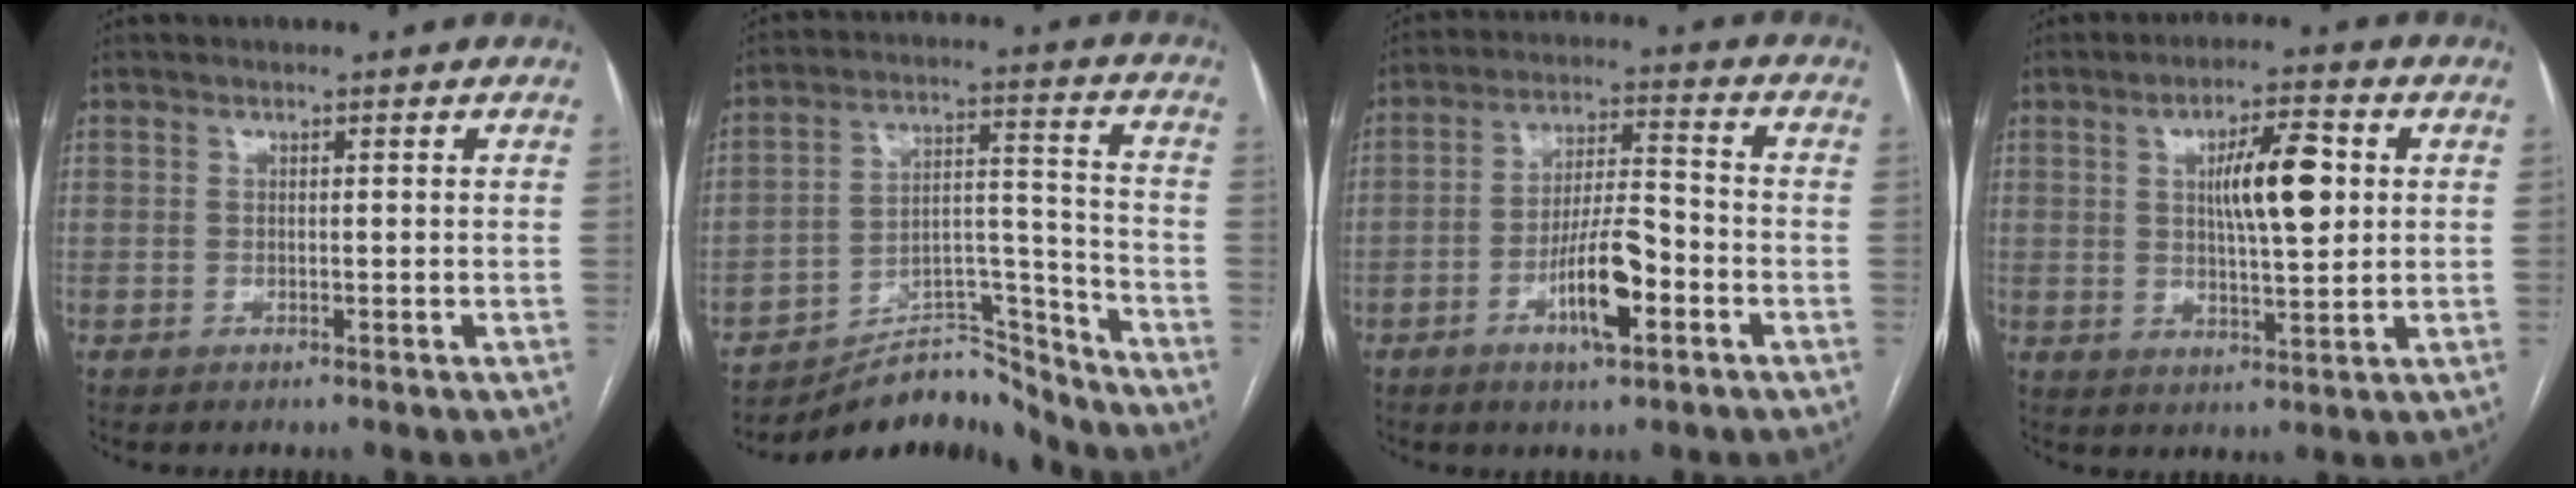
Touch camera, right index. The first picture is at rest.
{"total": 12.1, "force": [-11.8, 2.8, 0.7], "torque": [0.002, 0.063, -0.192]}
{"total": 9.6, "force": [-3.9, 2.0, 8.5], "torque": [-0.157, 0.002, -0.066]}
{"total": 9.1, "force": [2.0, 2.0, 8.6], "torque": [-0.146, 0.008, 0.035]}